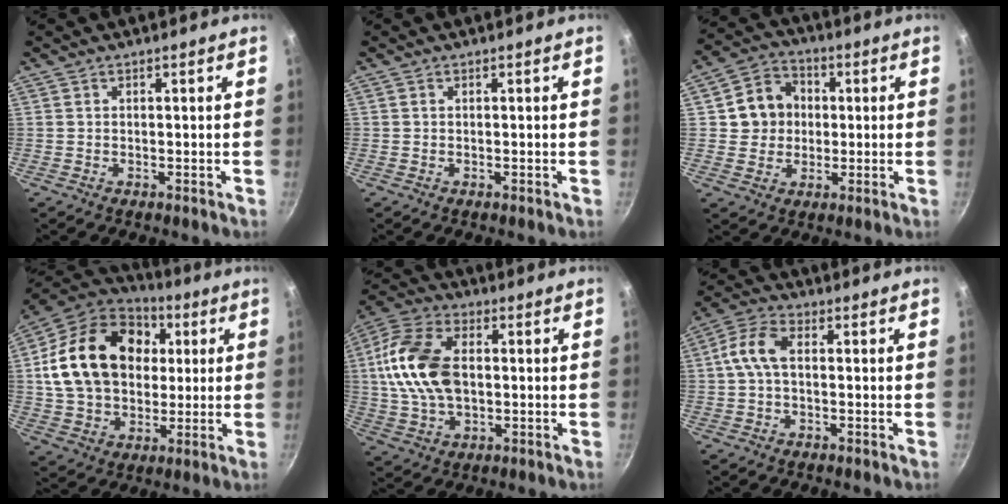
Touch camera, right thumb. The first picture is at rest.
{"total": 0.0}
{"total": 9.2, "force": [1.0, 8.3, 3.8], "torque": [-0.027, 0.015, 0.007]}
{"total": 24.3, "force": [4.3, 17.9, 15.9], "torque": [-0.259, 0.019, 0.073]}
{"total": 16.5, "force": [1.1, 10.5, 12.6], "torque": [-0.236, 0.019, 0.010]}
{"total": 7.0, "force": [0.5, 4.0, 5.7], "torque": [-0.124, 0.025, -0.002]}